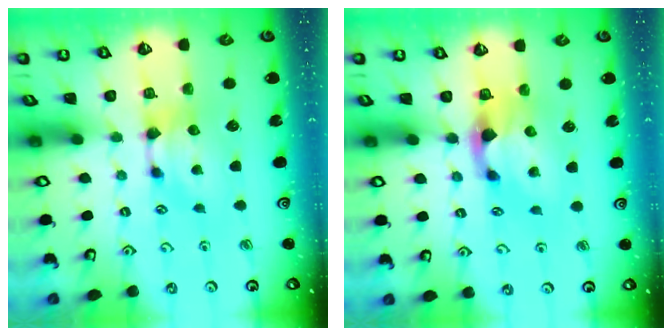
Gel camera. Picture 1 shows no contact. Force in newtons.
{"total": 2.2, "press": 1.7, "slide": 1.4}